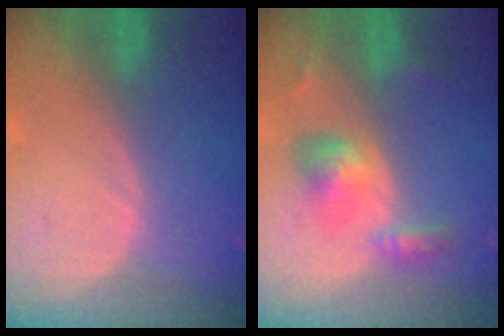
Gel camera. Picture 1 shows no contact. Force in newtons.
{"total": 6.2, "press": 5.6, "slide": 2.7}